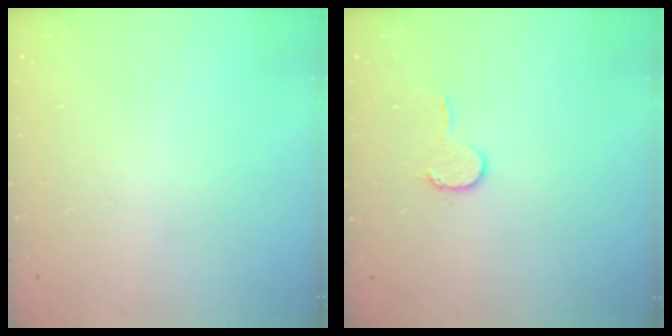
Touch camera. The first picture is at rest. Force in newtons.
{"total": 6.9, "press": 6.8, "slide": 0.7}